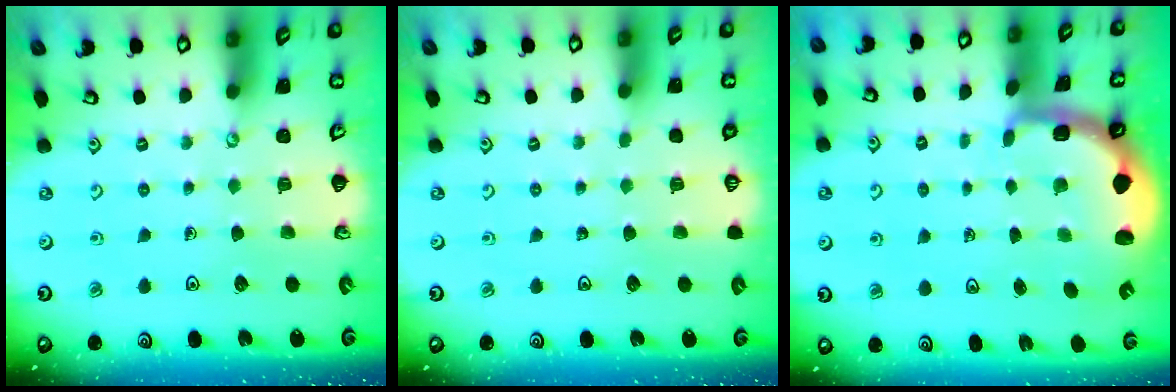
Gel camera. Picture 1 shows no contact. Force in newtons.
{"total": 0.0}
{"total": 2.1, "press": 1.9, "slide": 0.8}